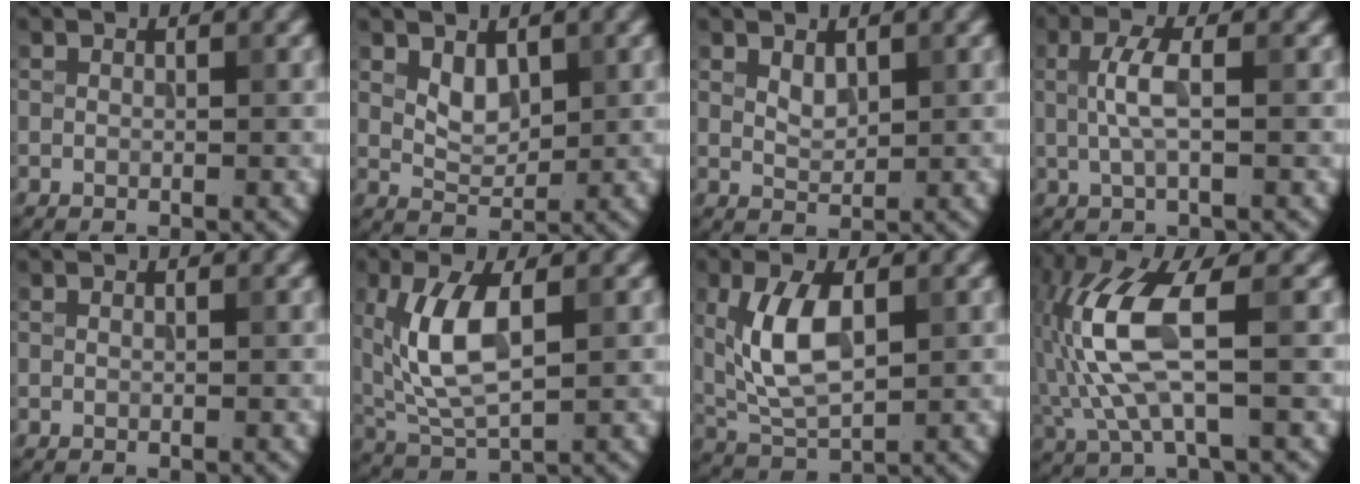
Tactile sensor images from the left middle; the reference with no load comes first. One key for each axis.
{"total": 2.2, "fx": 1.0, "fy": 1.4, "fz": 1.4, "tx": -0.025, "ty": -0.006, "tz": 0.025}
{"total": 1.5, "fx": 0.8, "fy": 0.8, "fz": 0.9, "tx": -0.018, "ty": -0.003, "tz": 0.020}
{"total": 2.9, "fx": 0.2, "fy": 0.7, "fz": 2.8, "tx": -0.061, "ty": 0.005, "tz": 0.004}
{"total": 0.0}
{"total": 6.6, "fx": 1.3, "fy": 3.0, "fz": 5.7, "tx": -0.126, "ty": 0.002, "tz": 0.027}
{"total": 6.0, "fx": 1.1, "fy": 3.0, "fz": 5.1, "tx": -0.112, "ty": 0.004, "tz": 0.025}
{"total": 8.1, "fx": 0.2, "fy": 2.7, "fz": 7.7, "tx": -0.185, "ty": 0.009, "tz": 0.004}